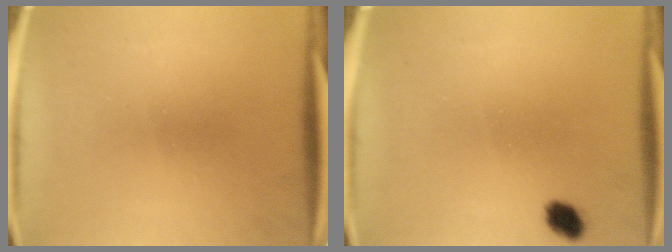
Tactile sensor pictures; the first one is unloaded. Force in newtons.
{"total": 2.8}